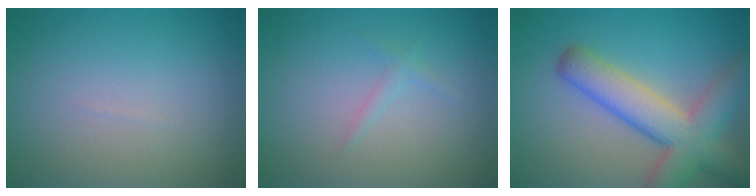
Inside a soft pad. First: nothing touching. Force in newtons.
{"total": 0.8, "press": 0.8, "slide": 0.0}
{"total": 7.9, "press": 7.9, "slide": 0.5}